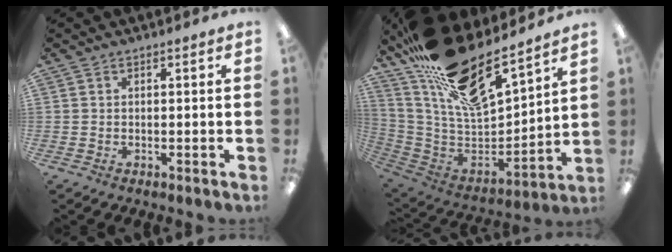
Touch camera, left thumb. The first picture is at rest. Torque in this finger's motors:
{"motor_torque": [2.11, -0.60, 1.95, -0.86, 0.82]}